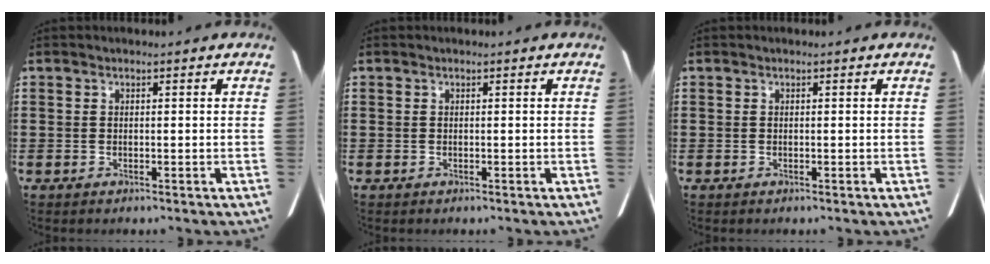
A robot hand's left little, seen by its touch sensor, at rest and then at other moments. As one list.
[{"total": 0.0}, {"total": 0.0}]